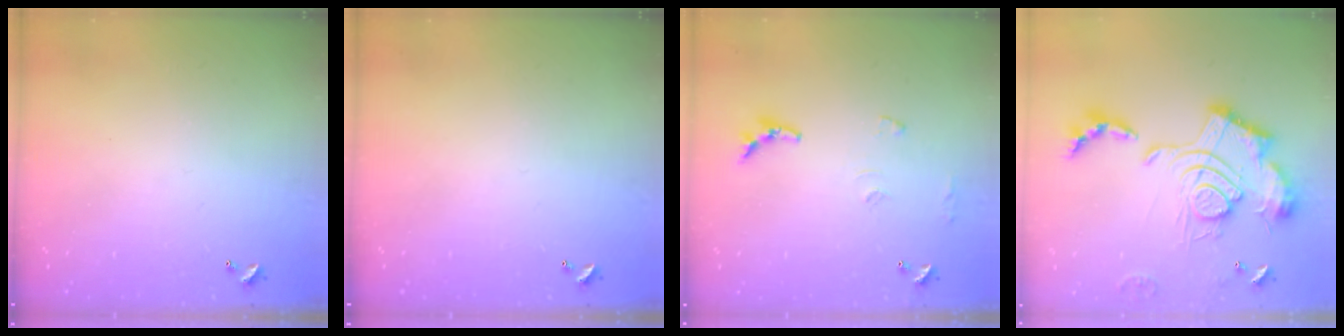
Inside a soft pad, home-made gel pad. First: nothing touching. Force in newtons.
{"total": 0.0}
{"total": 7.1, "press": 7.1, "slide": 0.5}
{"total": 2.5, "press": 1.9, "slide": 1.7}